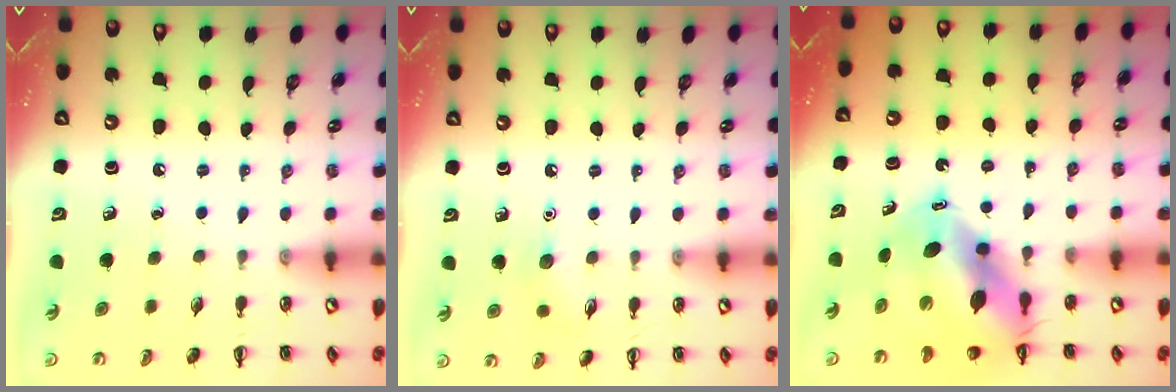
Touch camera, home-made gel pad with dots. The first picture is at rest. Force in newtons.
{"total": 5.3, "press": 5.1, "slide": 1.3}
{"total": 11.5, "press": 10.9, "slide": 3.6}